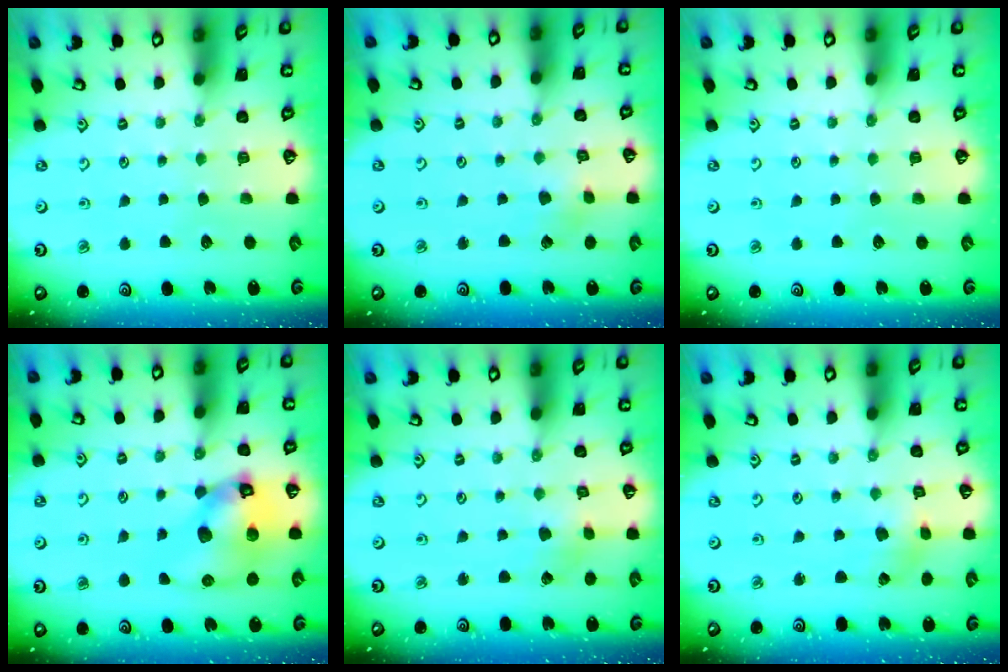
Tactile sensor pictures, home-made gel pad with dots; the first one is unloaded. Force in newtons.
{"total": 2.0, "press": 2.0, "slide": 0.1}
{"total": 0.0}
{"total": 13.5, "press": 13.3, "slide": 1.9}
{"total": 1.5, "press": 1.5, "slide": 0.2}
{"total": 2.0, "press": 2.0, "slide": 0.2}